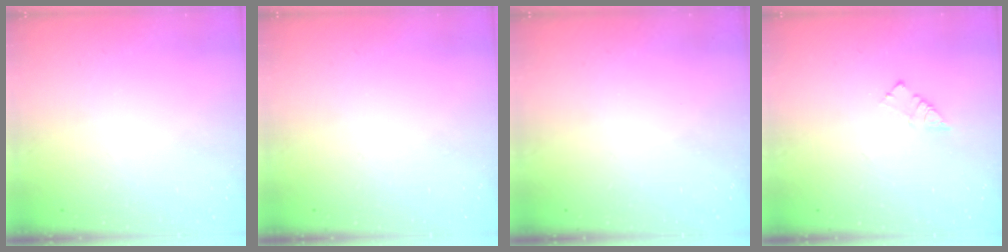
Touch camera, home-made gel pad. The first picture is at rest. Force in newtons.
{"total": 0.0}
{"total": 0.0}
{"total": 3.1, "press": 3.1, "slide": 0.2}